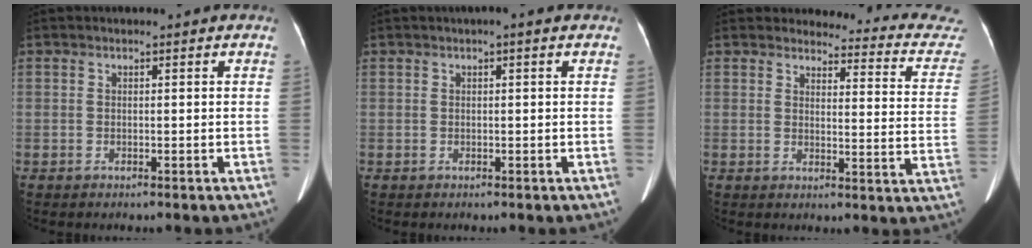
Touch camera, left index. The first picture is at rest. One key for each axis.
{"total": 0.9, "fx": 0.4, "fy": 0.0, "fz": 0.8, "tx": -0.016, "ty": 0.003, "tz": 0.003}
{"total": 16.8, "fx": 16.4, "fy": 3.1, "fz": 2.1, "tx": 0.022, "ty": -0.103, "tz": 0.138}